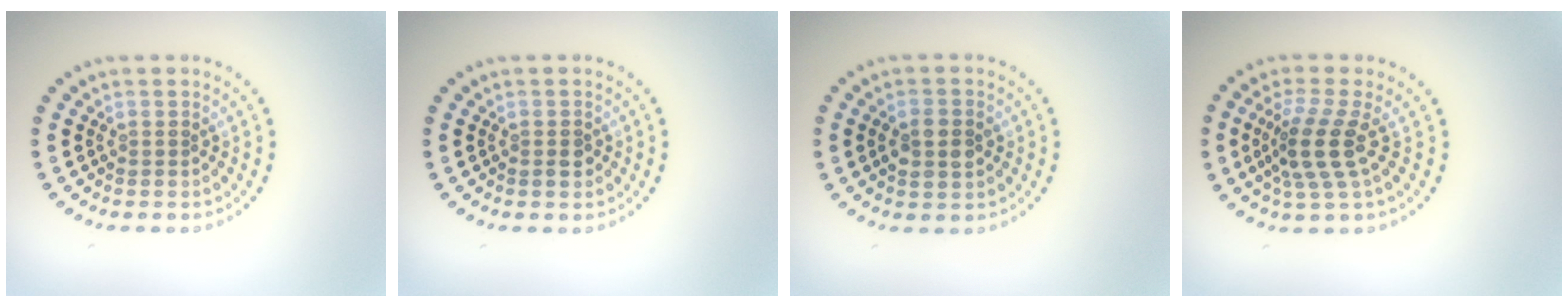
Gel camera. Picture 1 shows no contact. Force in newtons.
{"total": 1.1, "press": 1.1, "slide": 0.2}
{"total": 2.8, "press": 2.8, "slide": 0.2}
{"total": 3.7, "press": 2.8, "slide": 2.4}